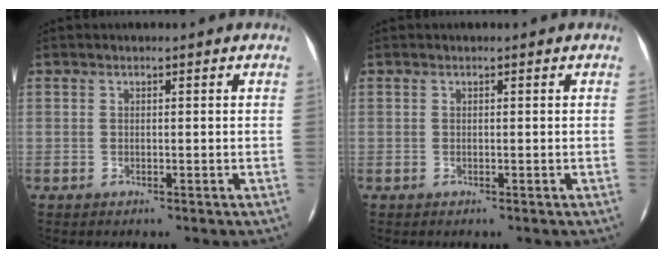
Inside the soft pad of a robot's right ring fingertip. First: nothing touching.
{"total": 0.0}